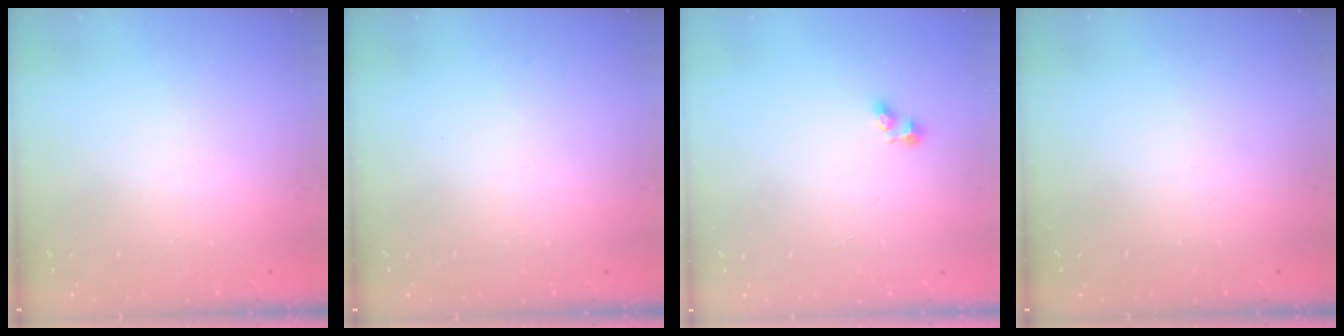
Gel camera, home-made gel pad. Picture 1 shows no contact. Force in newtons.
{"total": 0.0}
{"total": 2.5, "press": 2.5, "slide": 0.2}
{"total": 0.0}